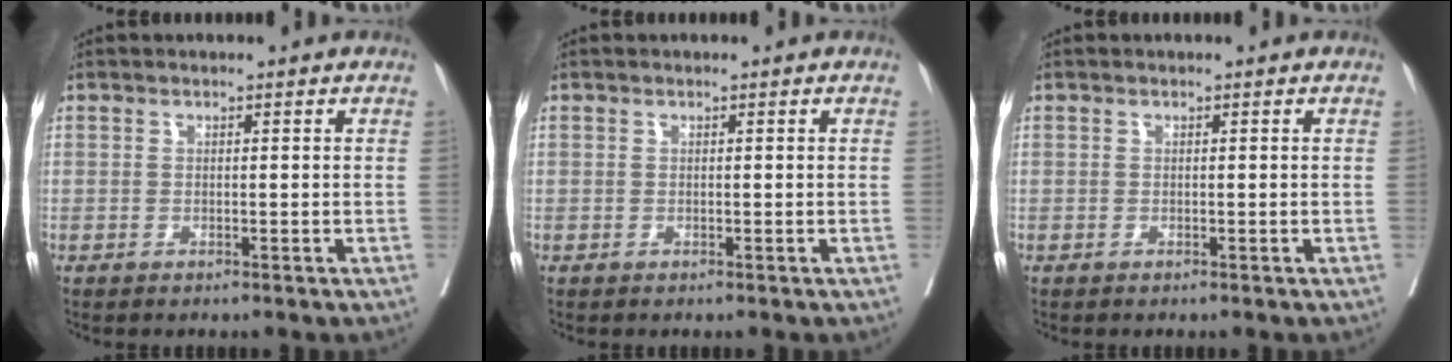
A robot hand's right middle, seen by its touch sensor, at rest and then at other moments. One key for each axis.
{"total": 0.0}
{"total": 0.0}